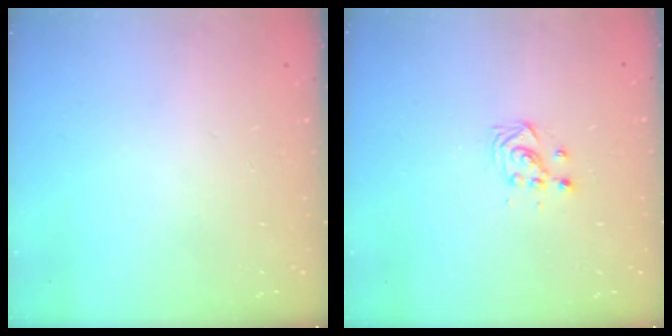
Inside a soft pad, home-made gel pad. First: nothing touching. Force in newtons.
{"total": 2.9, "press": 2.9, "slide": 0.3}